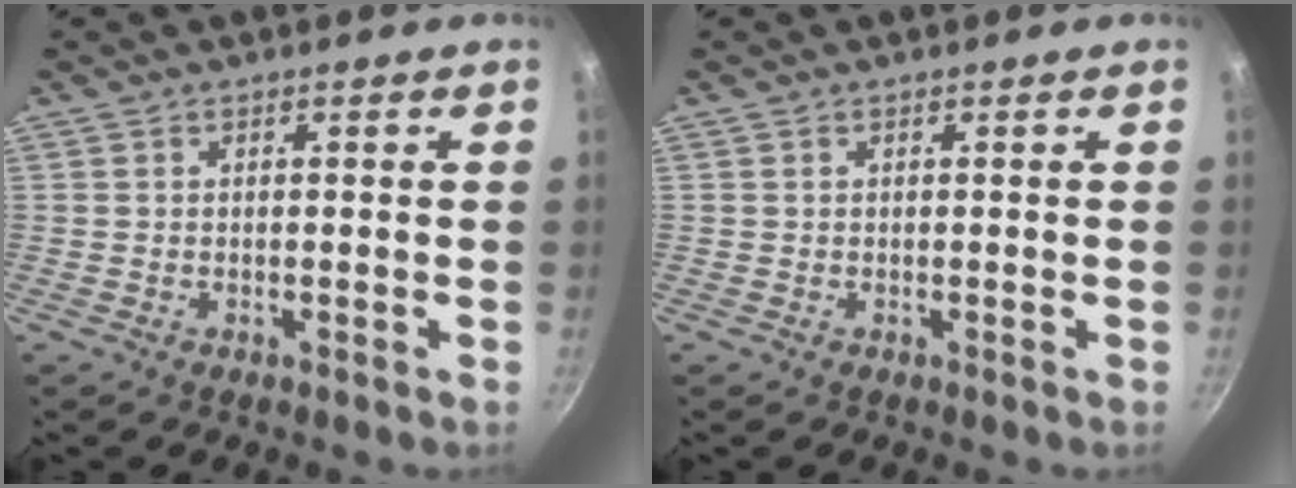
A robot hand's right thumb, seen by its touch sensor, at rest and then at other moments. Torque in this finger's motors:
{"motor_torque": [0.00, 0.00, 0.02, 0.00, 0.00]}